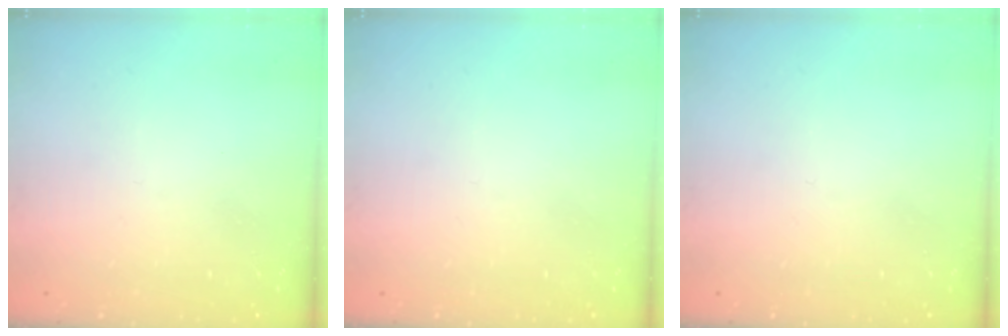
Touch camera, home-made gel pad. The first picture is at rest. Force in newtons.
{"total": 0.0}
{"total": 0.0}